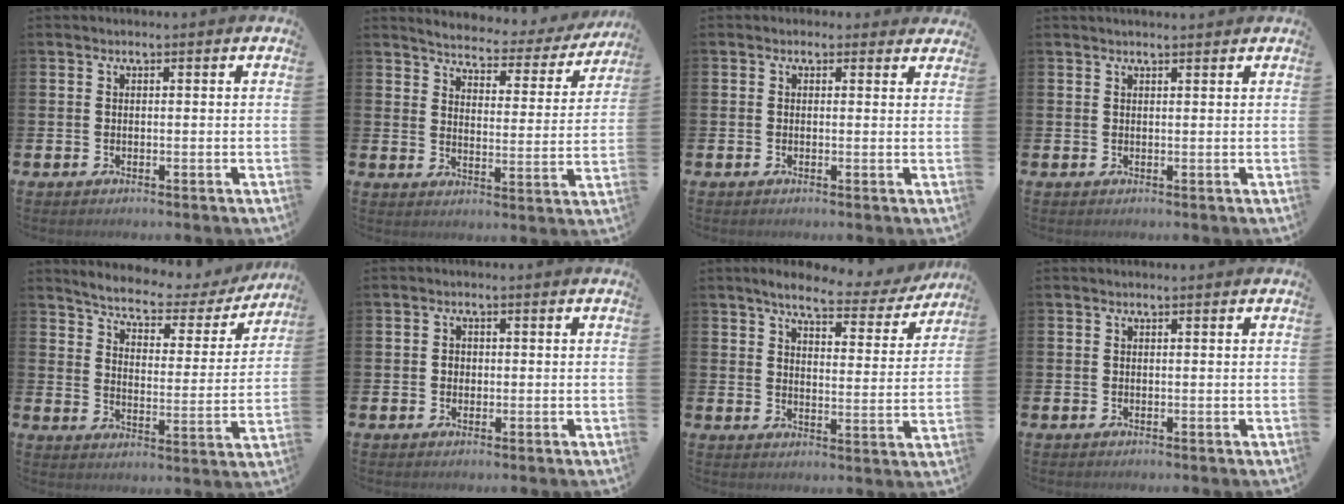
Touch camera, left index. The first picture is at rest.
{"total": 3.8, "force": [3.6, 0.8, 0.8], "torque": [-0.035, -0.035, 0.052]}
{"total": 0.9, "force": [0.5, 0.7, 0.1], "torque": [-0.002, 0.008, 0.008]}
{"total": 1.1, "force": [1.0, -0.1, 0.3], "torque": [0.003, -0.005, 0.016]}
{"total": 5.4, "force": [4.9, 1.4, 1.7], "torque": [-0.063, -0.037, 0.078]}
{"total": 1.2, "force": [0.0, 1.1, 0.4], "torque": [-0.001, 0.005, -0.004]}
{"total": 5.8, "force": [5.0, 1.4, 2.5], "torque": [-0.058, -0.030, 0.080]}
{"total": 0.0}